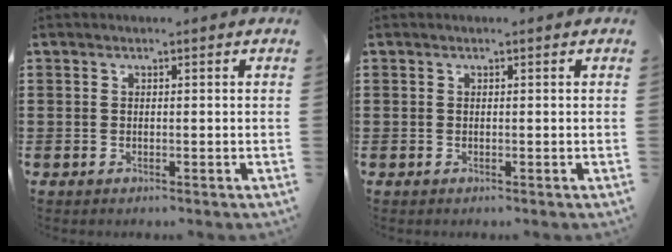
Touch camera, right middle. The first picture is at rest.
{"total": 0.0}